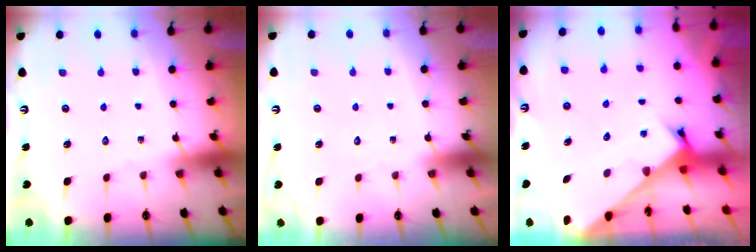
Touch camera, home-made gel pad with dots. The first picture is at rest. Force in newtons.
{"total": 1.8, "press": 1.8, "slide": 0.1}
{"total": 2.4, "press": 2.4, "slide": 0.2}